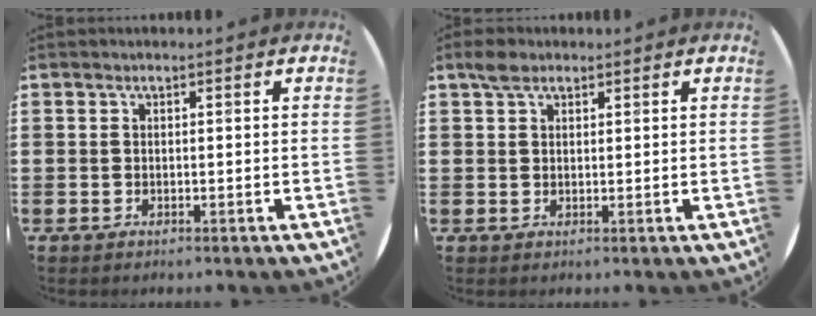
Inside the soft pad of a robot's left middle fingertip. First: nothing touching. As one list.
[{"total": 2.2, "force": [1.7, 1.0, 0.9], "torque": [-0.013, 0.003, 0.029]}]